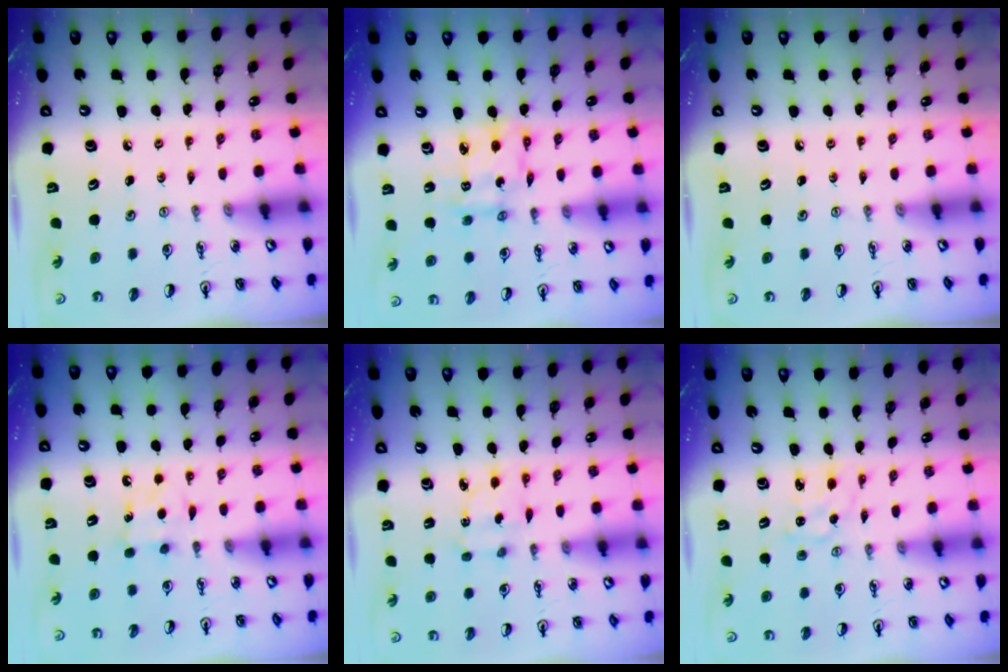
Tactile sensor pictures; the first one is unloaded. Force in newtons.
{"total": 7.3, "press": 7.3, "slide": 0.5}
{"total": 0.0}
{"total": 7.1, "press": 7.0, "slide": 0.8}
{"total": 2.3, "press": 2.3, "slide": 0.2}
{"total": 1.5, "press": 1.4, "slide": 0.4}